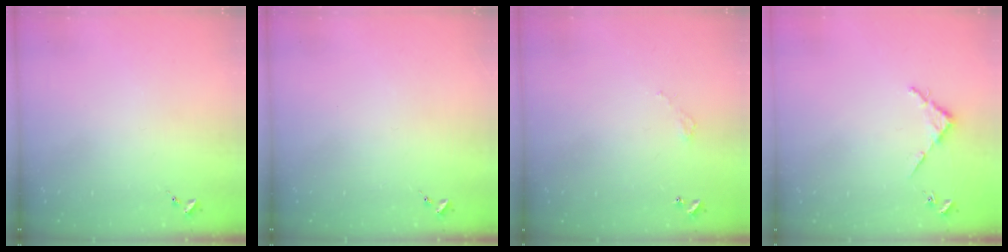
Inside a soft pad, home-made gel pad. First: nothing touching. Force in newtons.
{"total": 0.0}
{"total": 2.8, "press": 2.8, "slide": 0.2}
{"total": 3.1, "press": 3.1, "slide": 0.3}